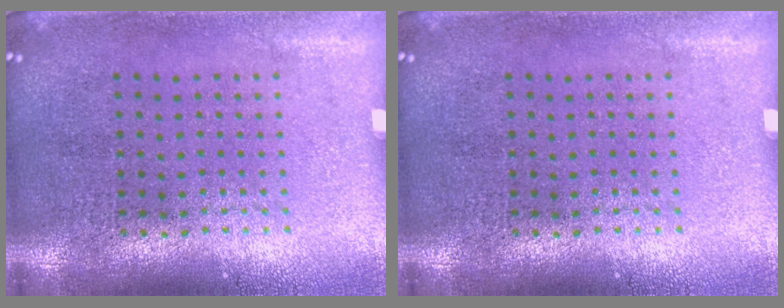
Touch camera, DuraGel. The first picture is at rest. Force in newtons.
{"total": 0.0}